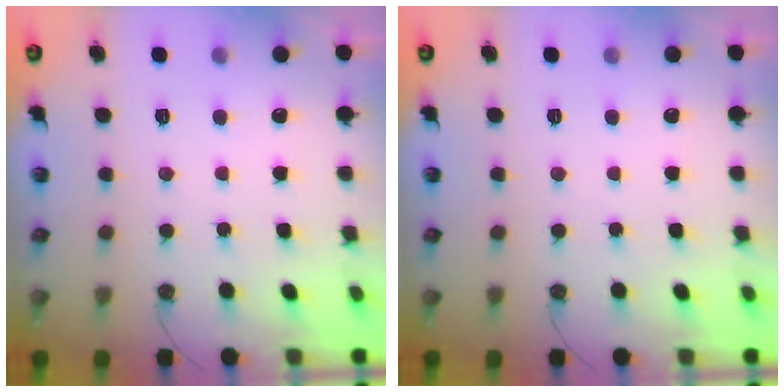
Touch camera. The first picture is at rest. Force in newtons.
{"total": 0.0}